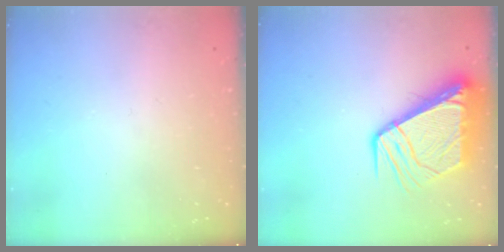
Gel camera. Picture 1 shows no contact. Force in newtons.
{"total": 14.6, "press": 14.5, "slide": 1.7}